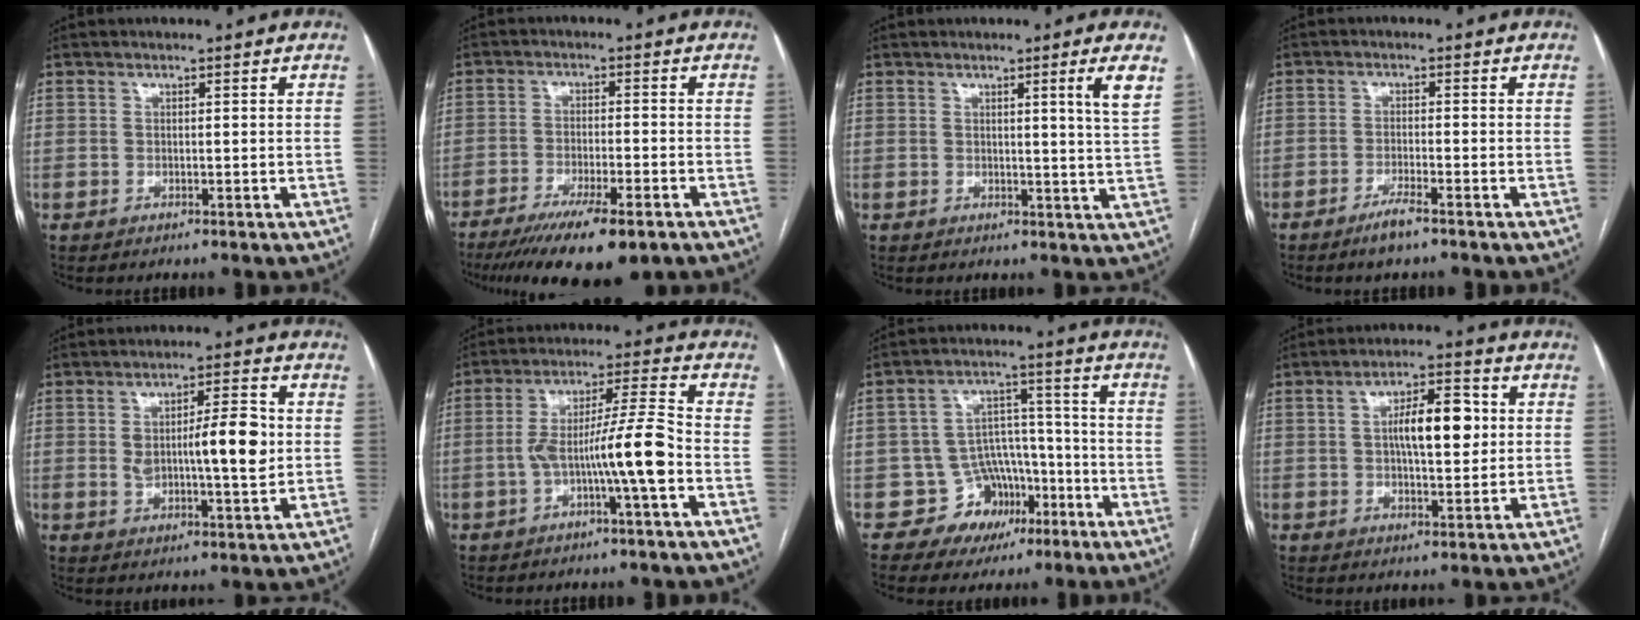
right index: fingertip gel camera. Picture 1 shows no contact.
{"total": 13.6, "force": [-9.5, 2.3, 9.5], "torque": [-0.145, -0.030, -0.147]}
{"total": 4.3, "force": [1.8, -1.3, 3.6], "torque": [-0.051, -0.018, 0.027]}
{"total": 3.3, "force": [-2.4, 0.1, 2.3], "torque": [-0.049, -0.006, -0.042]}
{"total": 9.6, "force": [0.7, 2.4, 9.3], "torque": [-0.145, 0.012, 0.018]}
{"total": 9.8, "force": [-2.9, -0.4, 9.4], "torque": [-0.169, 0.021, -0.047]}
{"total": 8.2, "force": [-4.1, 7.1, 1.0], "torque": [0.004, 0.043, -0.049]}
{"total": 8.7, "force": [1.2, 2.8, 8.1], "torque": [-0.135, 0.018, 0.019]}